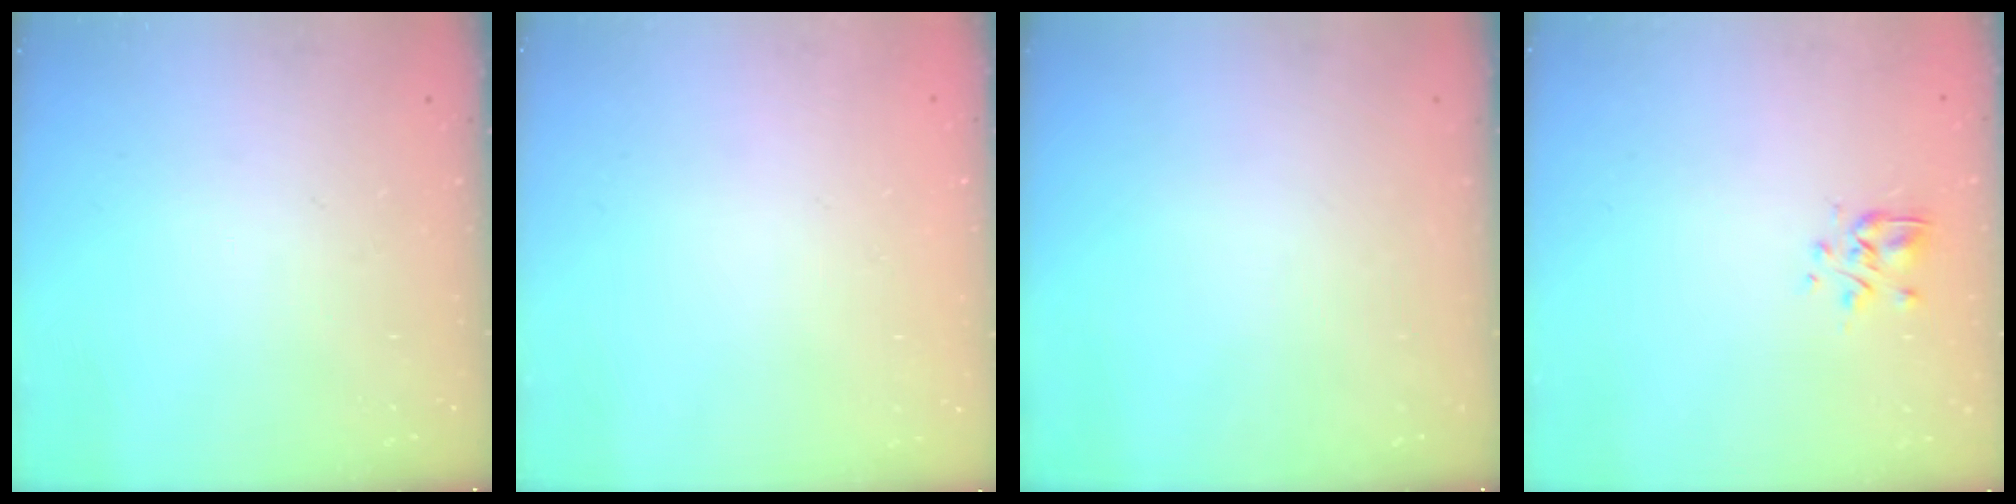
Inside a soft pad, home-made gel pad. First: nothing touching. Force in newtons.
{"total": 1.8, "press": 1.8, "slide": 0.2}
{"total": 0.0}
{"total": 3.0, "press": 2.9, "slide": 0.8}